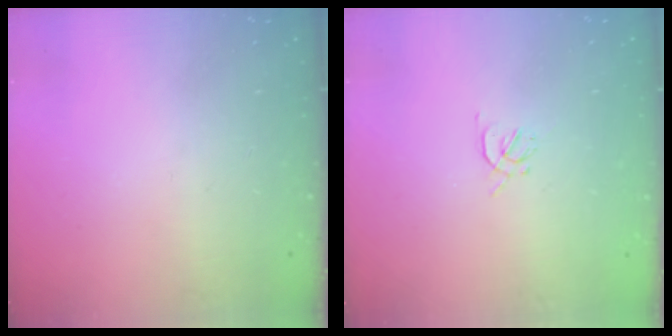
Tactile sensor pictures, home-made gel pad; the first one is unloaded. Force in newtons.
{"total": 1.2, "press": 1.2, "slide": 0.4}